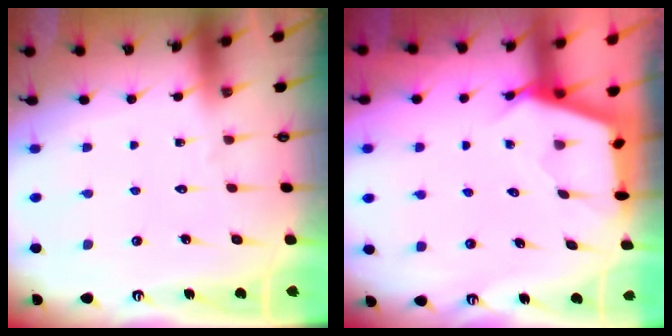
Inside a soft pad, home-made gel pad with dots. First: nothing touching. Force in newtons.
{"total": 2.5, "press": 2.5, "slide": 0.3}